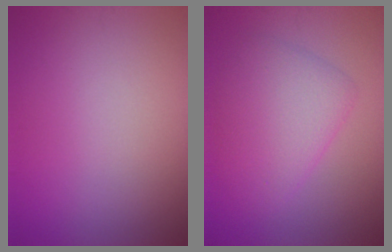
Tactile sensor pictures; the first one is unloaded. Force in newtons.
{"total": 4.7, "press": 4.7, "slide": 0.1}